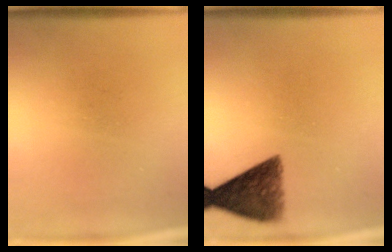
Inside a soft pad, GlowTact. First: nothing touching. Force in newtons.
{"total": 8.3}